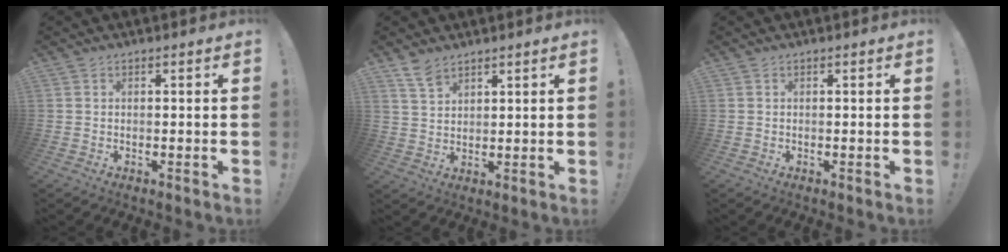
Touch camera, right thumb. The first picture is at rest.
{"total": 5.4, "force": [4.3, 2.4, 2.1], "torque": [-0.037, -0.024, 0.081]}
{"total": 0.0}